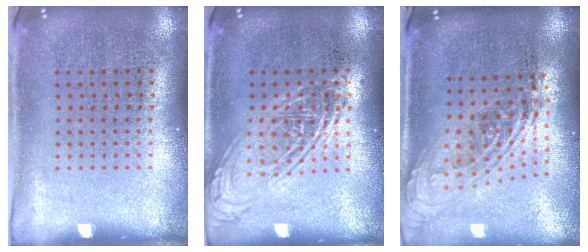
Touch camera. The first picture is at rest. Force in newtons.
{"total": 2.4, "press": 2.4, "slide": 0.3}
{"total": 2.1, "press": 1.5, "slide": 1.5}